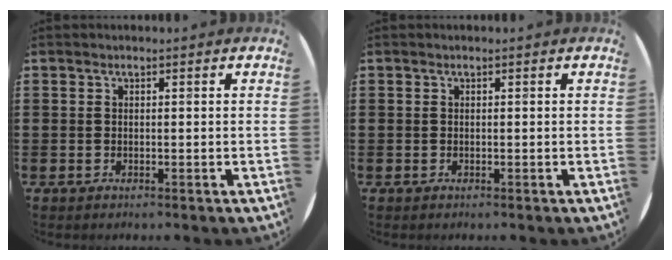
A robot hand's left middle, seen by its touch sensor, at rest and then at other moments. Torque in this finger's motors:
{"motor_torque": [0.00, 0.00, -0.01, -0.01]}